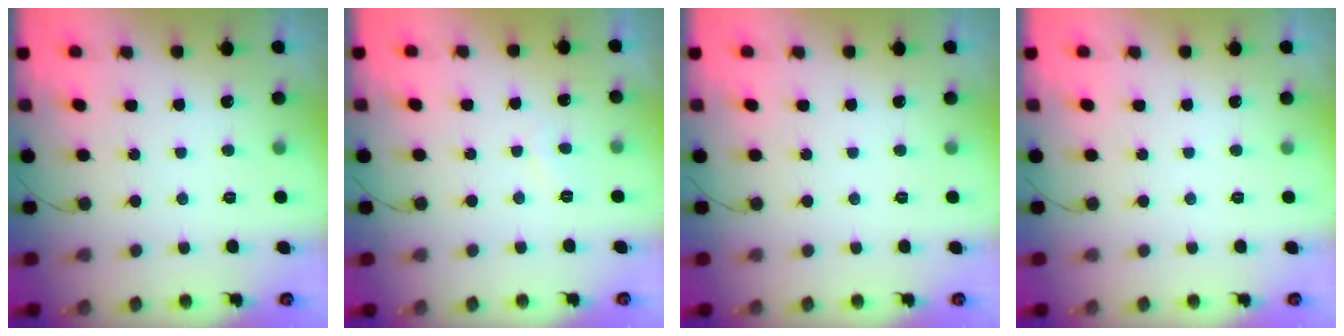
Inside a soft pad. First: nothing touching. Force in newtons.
{"total": 2.1, "press": 2.0, "slide": 0.5}
{"total": 0.0}
{"total": 0.0}